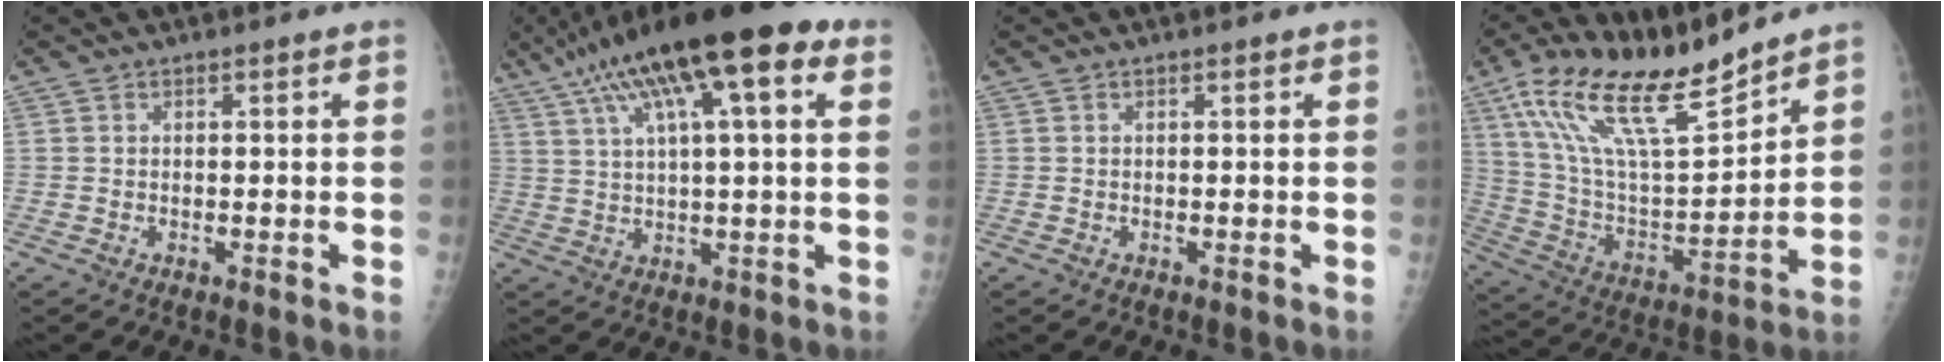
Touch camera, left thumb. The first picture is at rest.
{"total": 20.0, "force": [9.8, 5.2, 16.6], "torque": [-0.281, 0.019, 0.158]}
{"total": 0.0}
{"total": 19.3, "force": [14.6, 4.8, 11.6], "torque": [-0.183, -0.066, 0.277]}